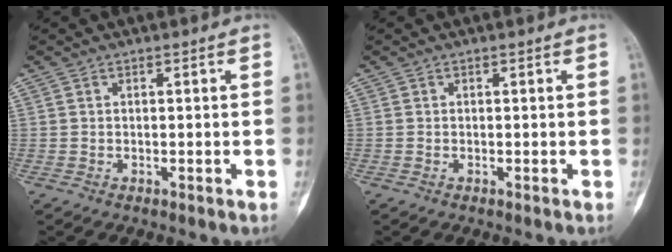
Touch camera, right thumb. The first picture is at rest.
{"total": 0.0}